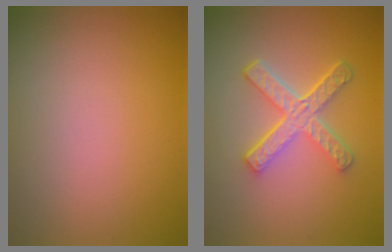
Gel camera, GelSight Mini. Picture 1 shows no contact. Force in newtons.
{"total": 4.9, "press": 3.5, "slide": 3.4}